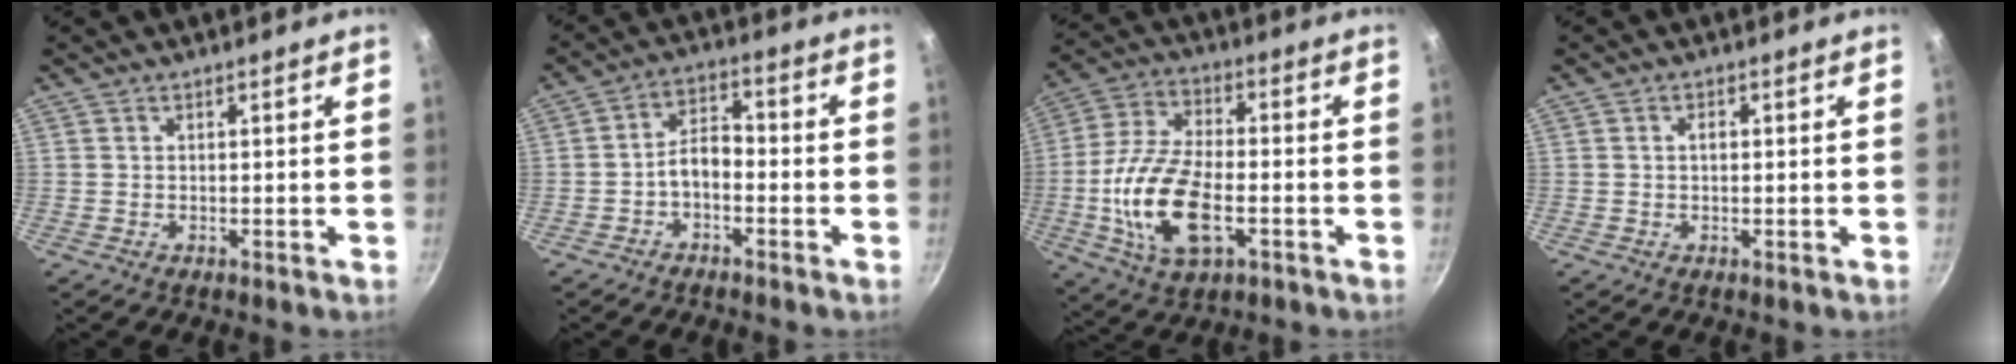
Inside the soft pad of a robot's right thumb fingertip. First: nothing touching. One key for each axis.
{"total": 5.6, "fx": -1.9, "fy": 3.4, "fz": 4.1, "tx": -0.061, "ty": 0.034, "tz": -0.043}
{"total": 16.6, "fx": -3.9, "fy": 8.4, "fz": 13.8, "tx": -0.275, "ty": 0.017, "tz": -0.068}
{"total": 1.5, "fx": 0.1, "fy": 0.9, "fz": 1.1, "tx": -0.016, "ty": 0.004, "tz": 0.000}